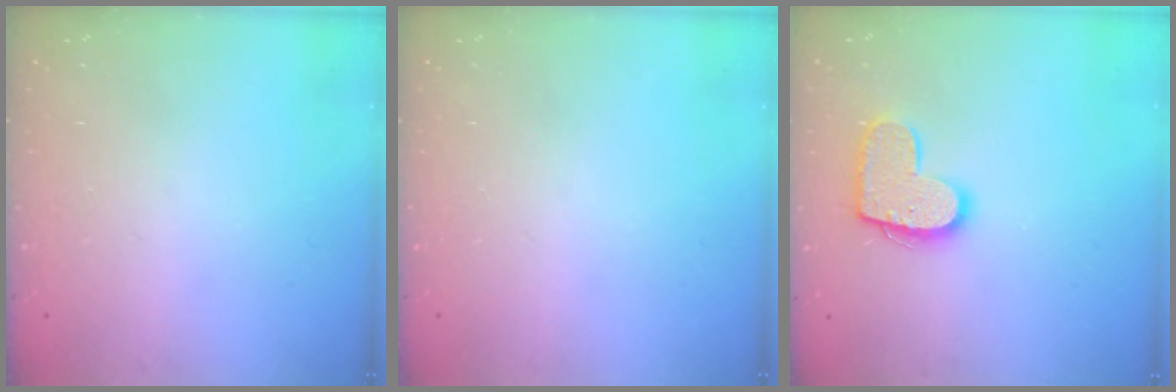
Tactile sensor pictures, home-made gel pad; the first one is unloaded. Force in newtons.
{"total": 0.0}
{"total": 12.4, "press": 12.4, "slide": 0.6}